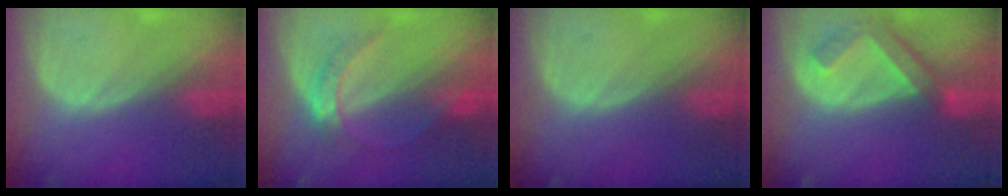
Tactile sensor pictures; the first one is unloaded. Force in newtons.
{"total": 5.0, "press": 4.8, "slide": 1.5}
{"total": 0.0}
{"total": 6.4, "press": 5.8, "slide": 2.7}